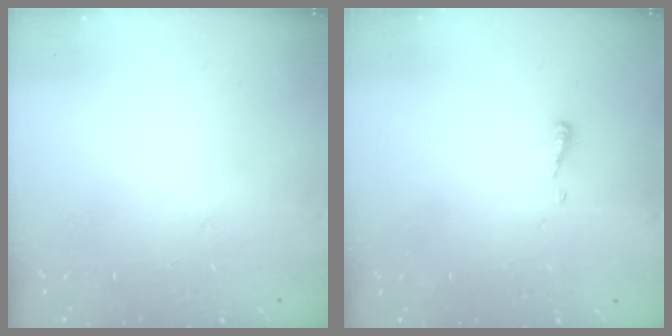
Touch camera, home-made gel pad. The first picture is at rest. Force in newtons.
{"total": 4.3, "press": 4.2, "slide": 0.4}